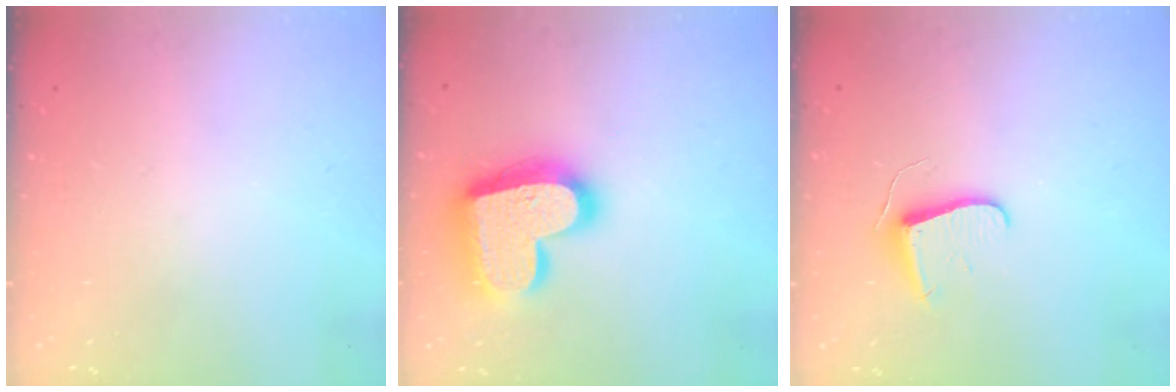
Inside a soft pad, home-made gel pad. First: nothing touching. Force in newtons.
{"total": 21.7, "press": 21.6, "slide": 1.5}
{"total": 7.1, "press": 7.1, "slide": 0.5}